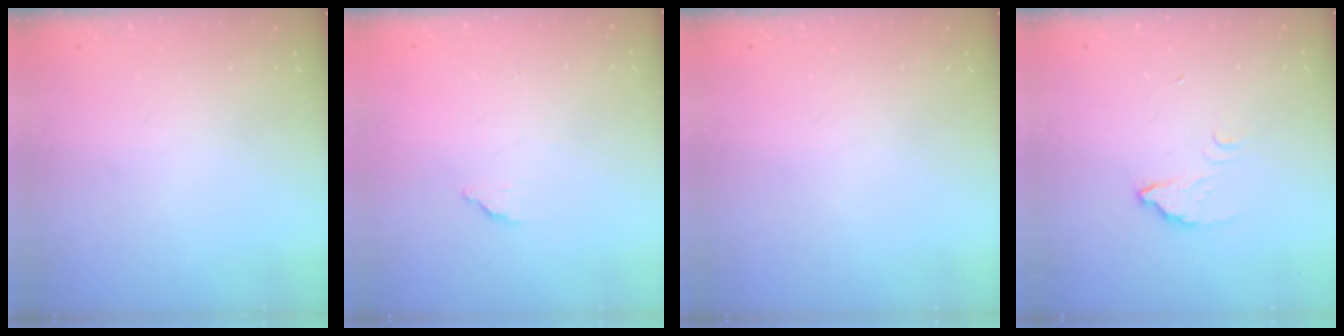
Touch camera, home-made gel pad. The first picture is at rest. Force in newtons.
{"total": 2.0, "press": 2.0, "slide": 0.1}
{"total": 0.0}
{"total": 3.3, "press": 3.3, "slide": 0.3}